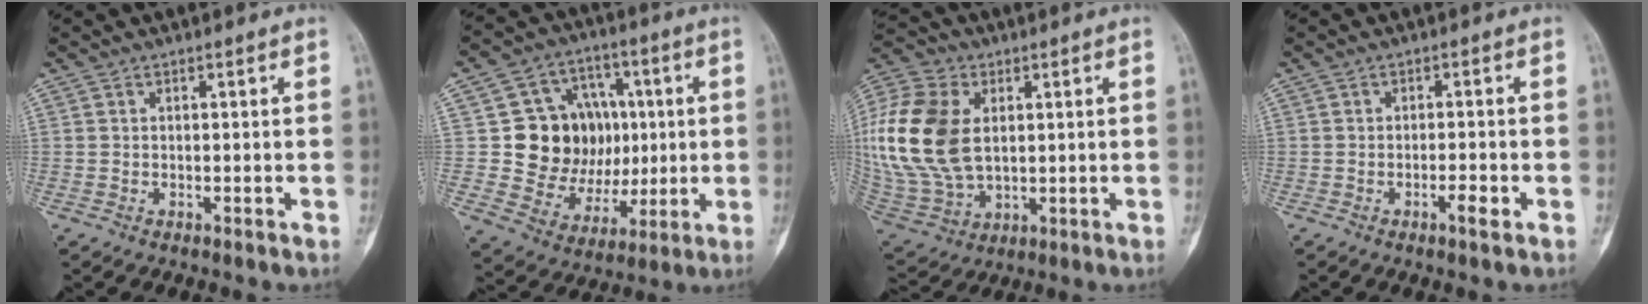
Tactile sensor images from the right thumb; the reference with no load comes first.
{"total": 17.2, "force": [1.6, 14.3, 9.5], "torque": [-0.088, 0.014, 0.046]}
{"total": 22.4, "force": [3.1, 14.8, 16.6], "torque": [-0.372, -0.009, 0.066]}
{"total": 2.7, "force": [-1.3, 0.6, 2.2], "torque": [-0.039, 0.004, -0.023]}